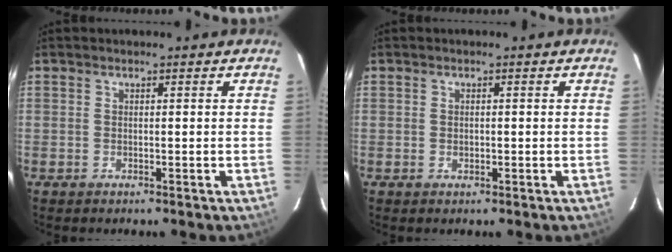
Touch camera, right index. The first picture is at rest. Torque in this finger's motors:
{"motor_torque": [-0.04, -0.03, -0.02, -0.01]}